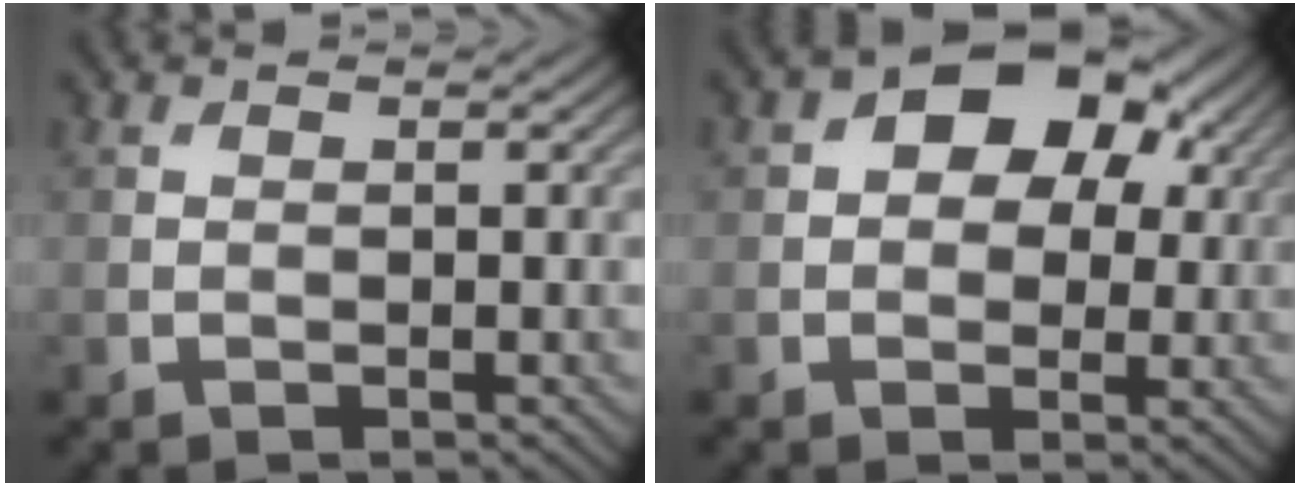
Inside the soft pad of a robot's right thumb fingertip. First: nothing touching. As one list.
[{"total": 8.9, "force": [2.8, 6.0, 5.9], "torque": [-0.081, 0.005, 0.033]}]